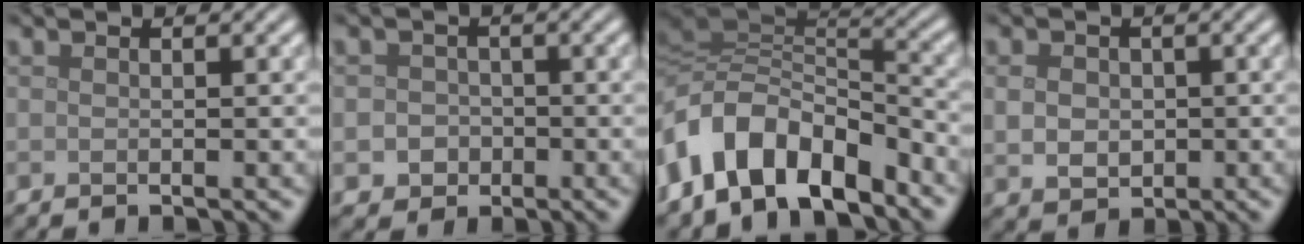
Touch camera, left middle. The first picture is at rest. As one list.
[{"total": 2.3, "force": [-0.7, 2.1, 0.6], "torque": [0.005, -0.001, -0.018]}, {"total": 10.3, "force": [-5.1, 5.9, 6.7], "torque": [-0.115, 0.009, -0.101]}, {"total": 3.0, "force": [0.0, 2.5, 1.7], "torque": [-0.038, -0.005, 0.001]}]